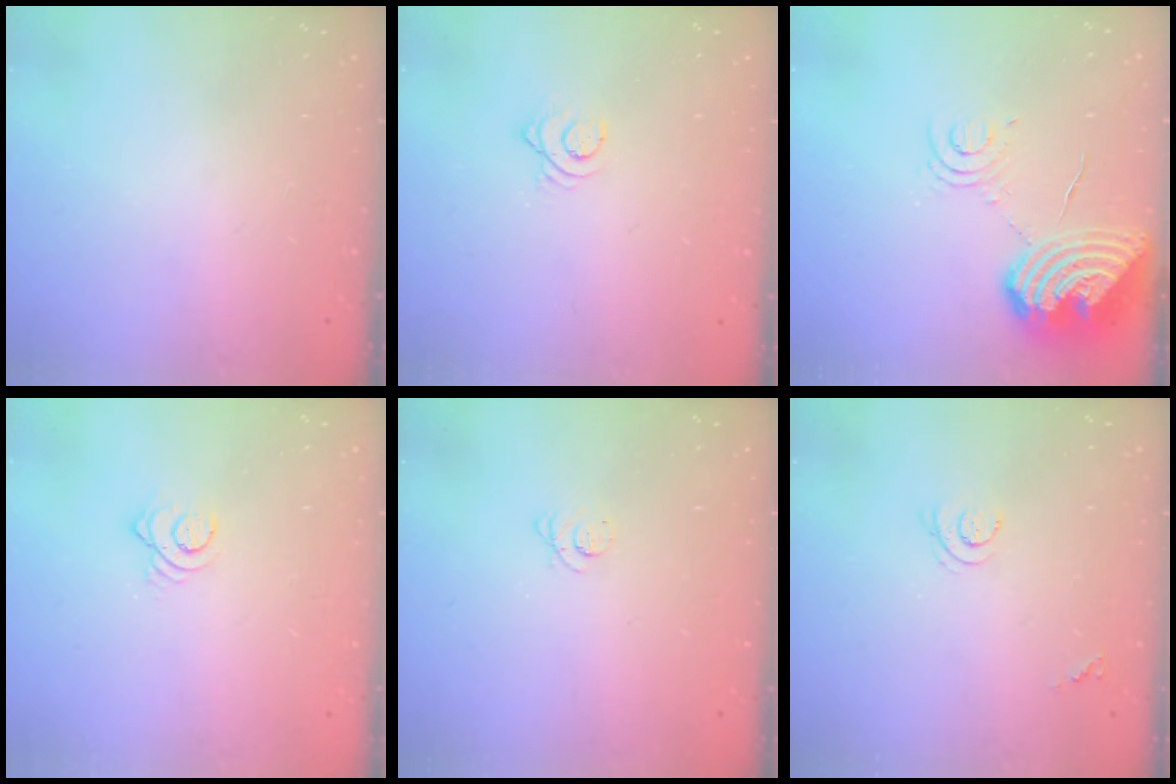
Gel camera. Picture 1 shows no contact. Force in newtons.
{"total": 2.5, "press": 2.5, "slide": 0.3}
{"total": 14.5, "press": 14.4, "slide": 1.8}
{"total": 3.0, "press": 3.0, "slide": 0.1}
{"total": 2.4, "press": 2.4, "slide": 0.3}
{"total": 5.3, "press": 5.3, "slide": 0.7}